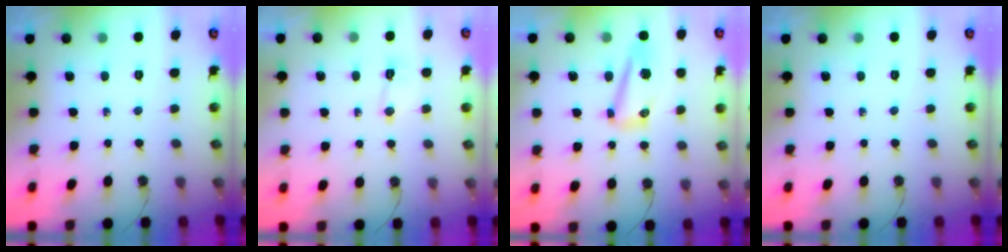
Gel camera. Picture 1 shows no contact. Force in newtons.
{"total": 3.5, "press": 3.5, "slide": 0.5}
{"total": 11.2, "press": 11.2, "slide": 1.0}
{"total": 0.0}